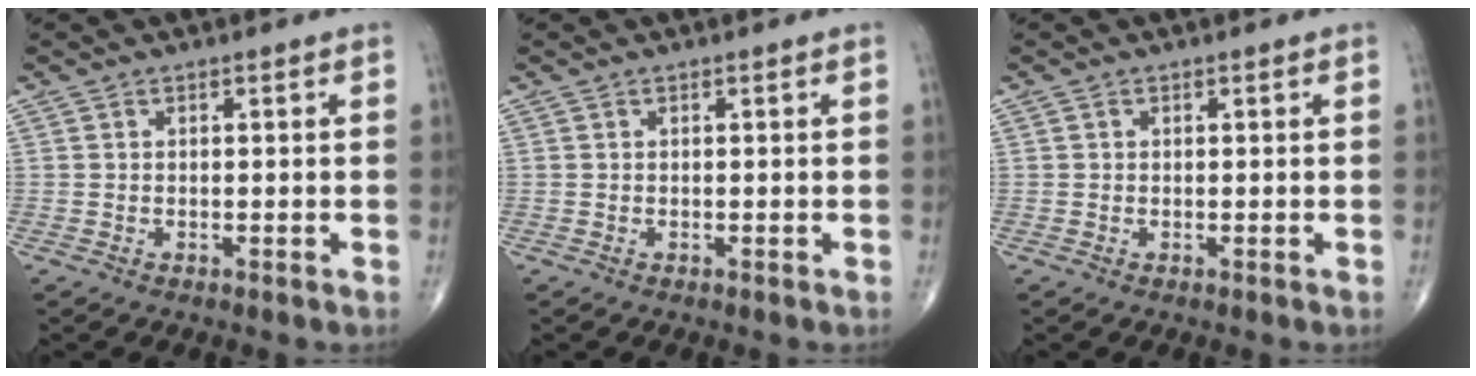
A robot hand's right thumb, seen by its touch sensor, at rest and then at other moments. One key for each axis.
{"total": 0.0}
{"total": 0.0}